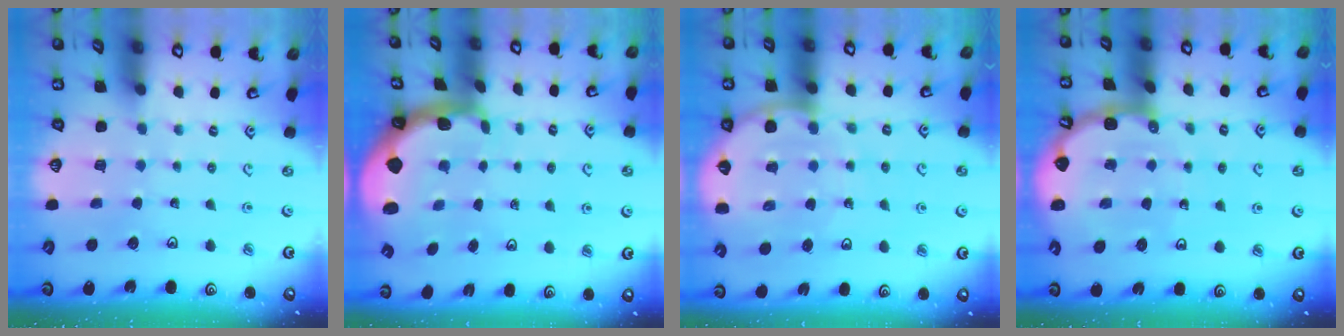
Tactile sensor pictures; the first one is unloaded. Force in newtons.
{"total": 1.6, "press": 1.5, "slide": 0.4}
{"total": 8.8, "press": 8.5, "slide": 2.2}
{"total": 7.1, "press": 7.1, "slide": 0.8}